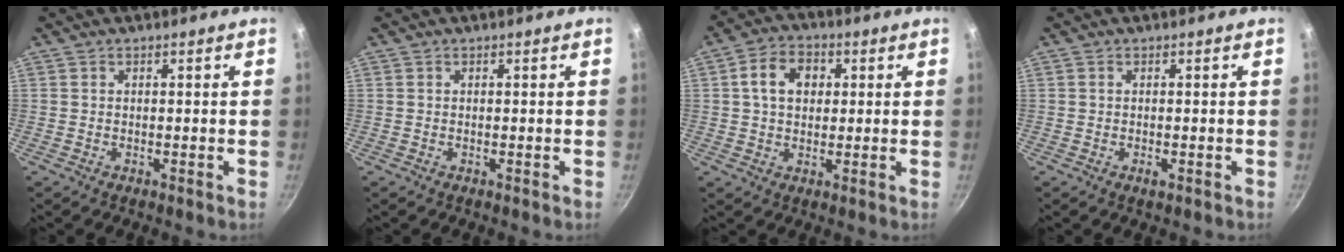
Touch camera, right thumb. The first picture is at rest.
{"total": 0.0}
{"total": 7.9, "force": [1.7, 5.9, 4.9], "torque": [-0.063, 0.010, 0.020]}
{"total": 1.0, "force": [-0.3, 0.4, 0.9], "torque": [-0.016, 0.000, -0.005]}